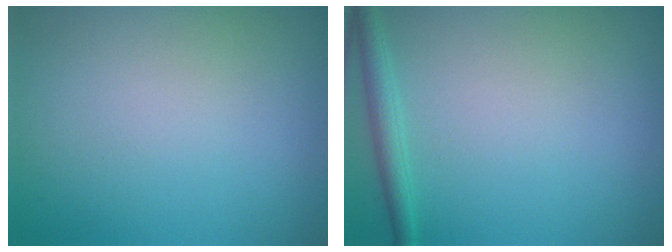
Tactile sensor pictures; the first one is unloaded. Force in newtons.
{"total": 1.8, "press": 1.8, "slide": 0.1}